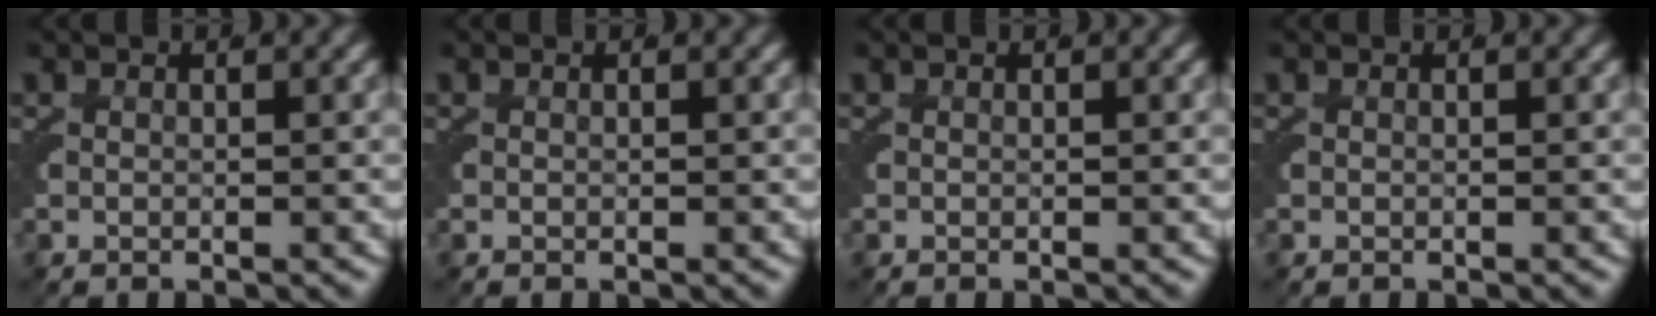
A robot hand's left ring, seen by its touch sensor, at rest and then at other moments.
{"total": 0.0}
{"total": 0.0}
{"total": 0.0}